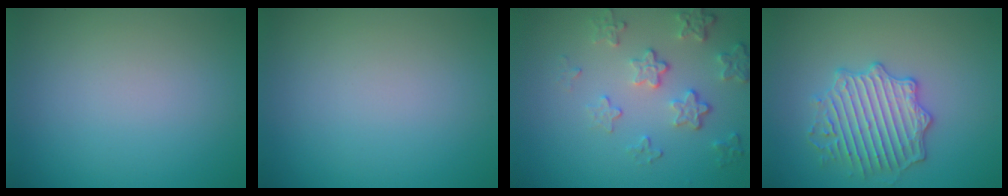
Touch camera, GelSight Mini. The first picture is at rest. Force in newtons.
{"total": 0.0}
{"total": 4.1, "press": 3.2, "slide": 2.6}
{"total": 4.0, "press": 4.0, "slide": 0.2}